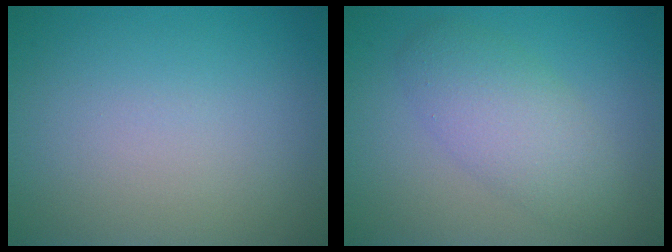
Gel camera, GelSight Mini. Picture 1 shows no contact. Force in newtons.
{"total": 4.1, "press": 4.0, "slide": 0.4}